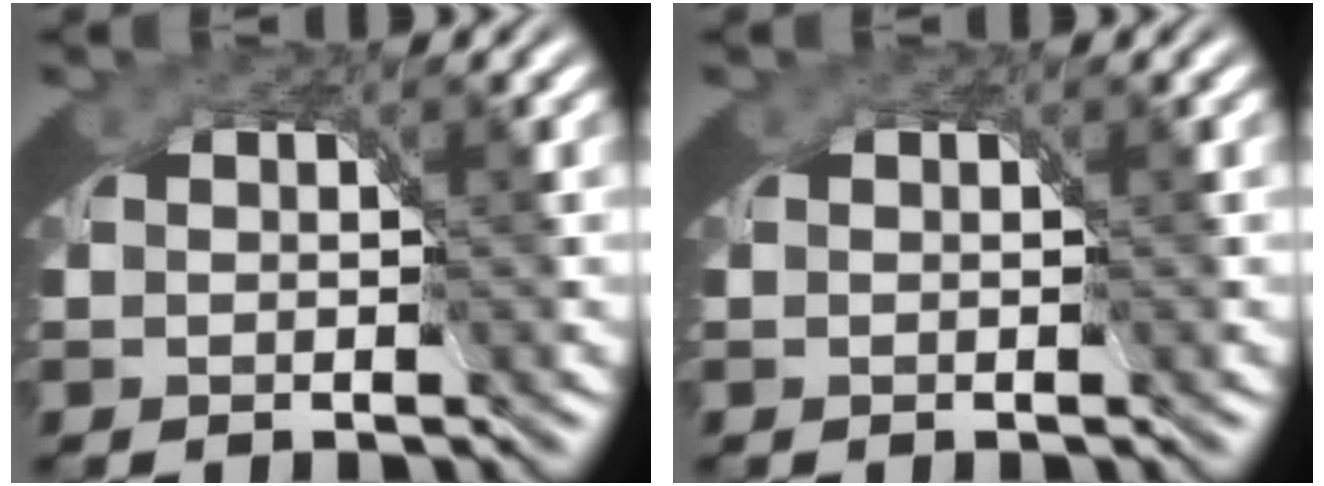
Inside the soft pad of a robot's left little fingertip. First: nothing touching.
{"total": 0.0}